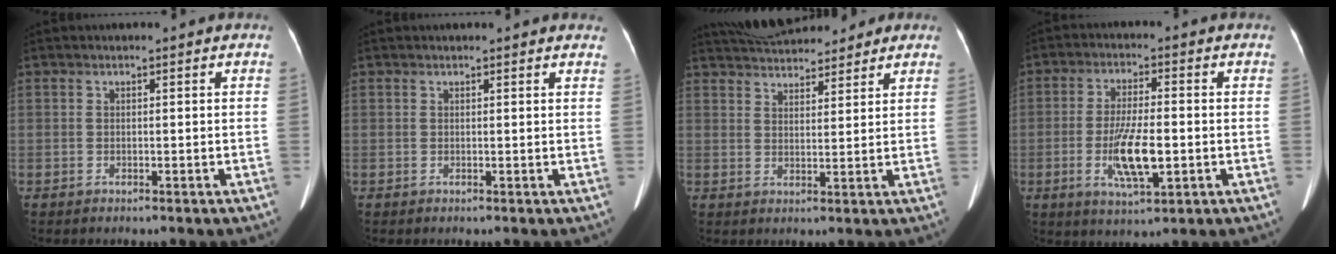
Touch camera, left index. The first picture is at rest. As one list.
[{"total": 5.3, "force": [5.0, 1.1, 1.6], "torque": [-0.010, 0.013, 0.039]}, {"total": 13.1, "force": [11.5, 4.0, 4.9], "torque": [-0.077, 0.036, 0.167]}, {"total": 8.4, "force": [-1.9, 1.8, 8.0], "torque": [-0.153, -0.009, -0.034]}]